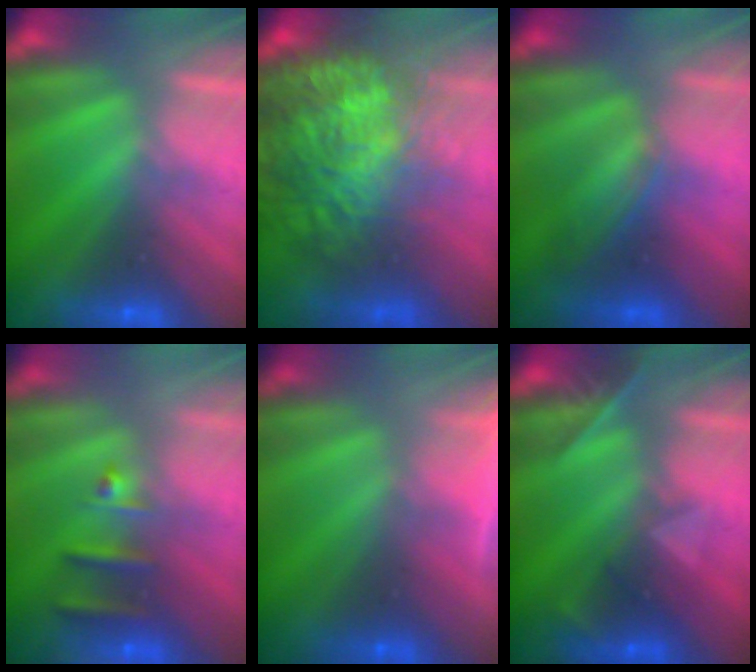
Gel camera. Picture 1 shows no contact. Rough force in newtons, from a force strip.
{"total": 11.8}
{"total": 3.3}
{"total": 2.4}
{"total": 8.3}
{"total": 2.4}